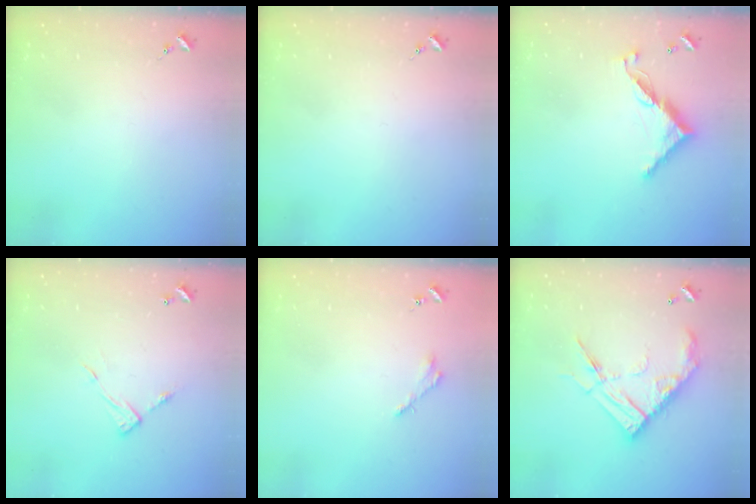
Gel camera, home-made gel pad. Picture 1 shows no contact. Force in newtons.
{"total": 0.0}
{"total": 10.6, "press": 10.6, "slide": 0.4}
{"total": 7.6, "press": 7.6, "slide": 0.3}
{"total": 2.8, "press": 2.8, "slide": 0.3}
{"total": 19.2, "press": 19.1, "slide": 1.9}